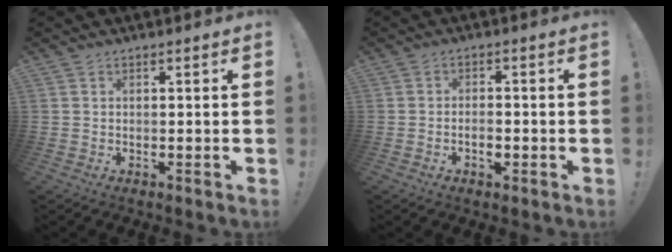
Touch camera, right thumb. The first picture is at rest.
{"total": 2.7, "force": [-1.4, 1.5, 1.8], "torque": [-0.019, -0.001, -0.025]}